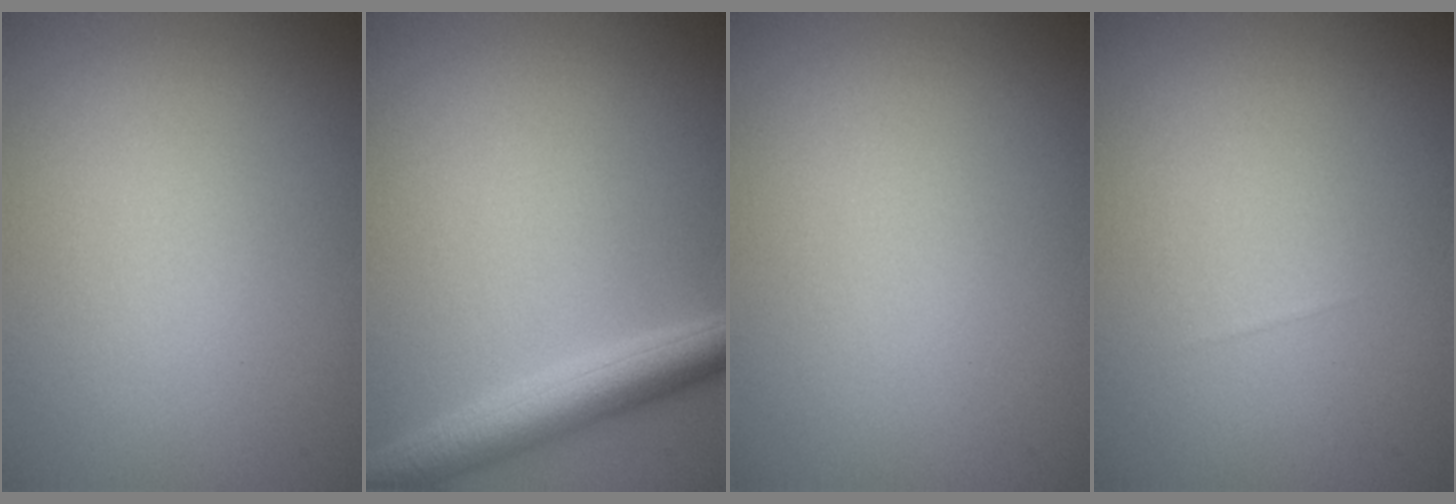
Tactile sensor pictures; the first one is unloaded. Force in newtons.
{"total": 4.2, "press": 4.2, "slide": 0.2}
{"total": 0.0}
{"total": 0.0}